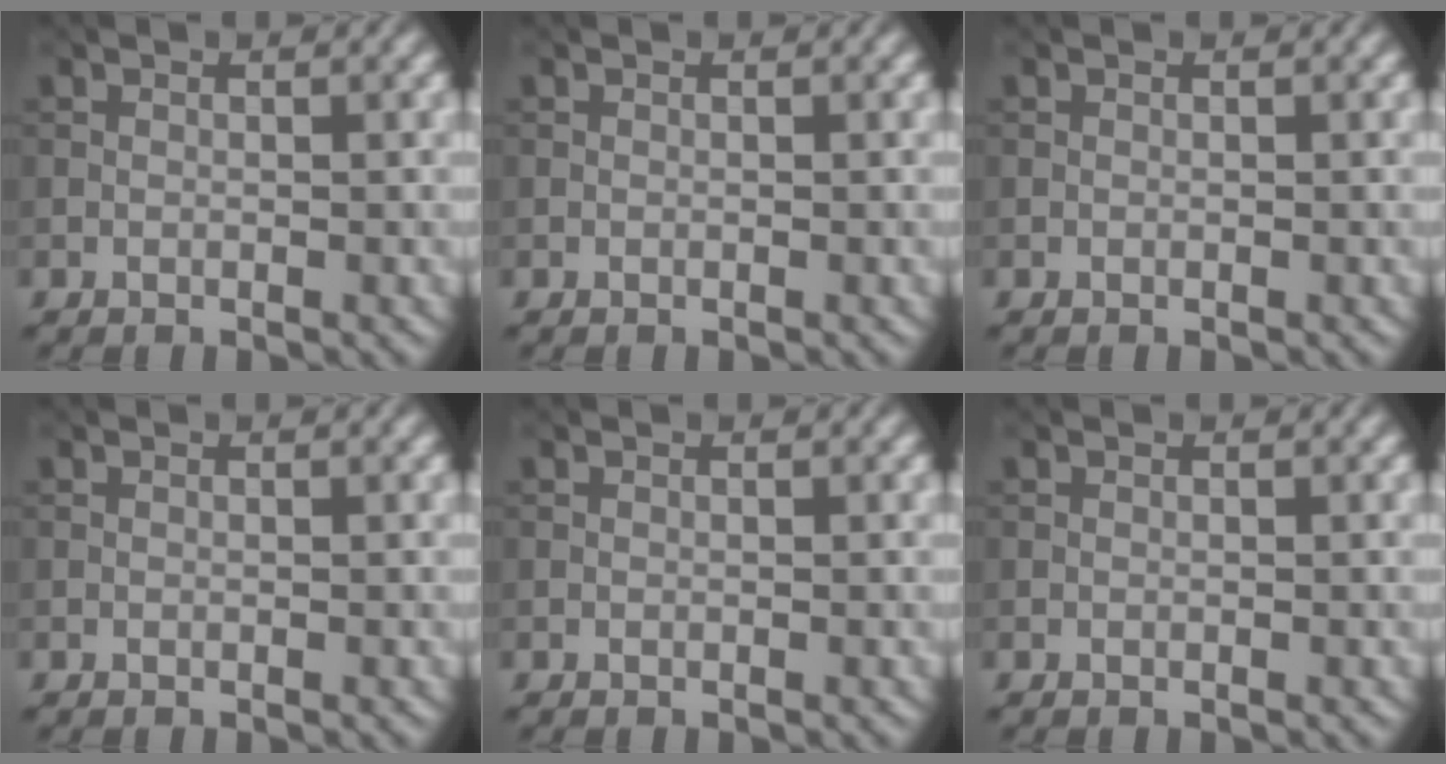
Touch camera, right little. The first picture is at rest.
{"total": 0.0}
{"total": 0.0}
{"total": 0.0}
{"total": 0.0}
{"total": 0.0}